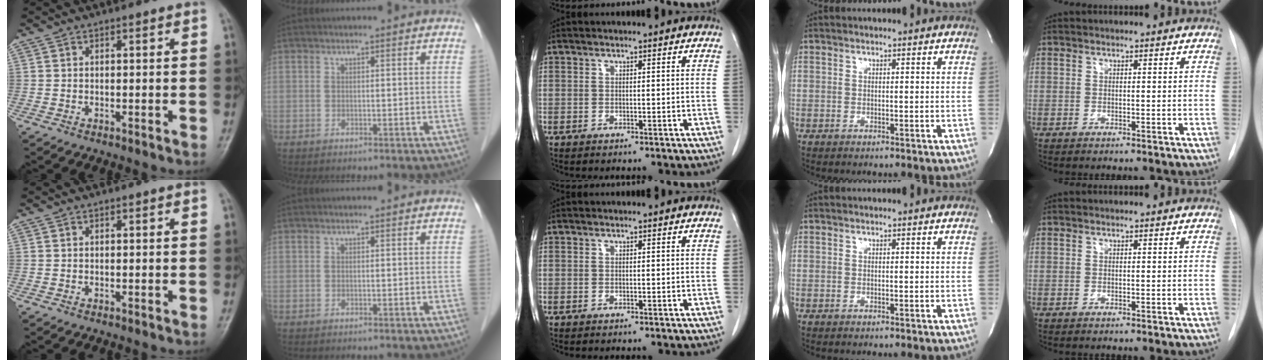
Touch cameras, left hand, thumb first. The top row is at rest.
{}